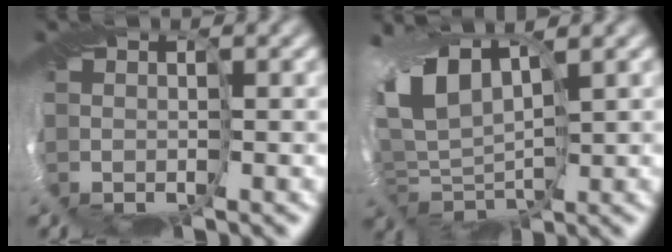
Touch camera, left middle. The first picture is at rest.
{"total": 9.7, "force": [2.8, 5.3, 7.6], "torque": [-0.173, -0.006, 0.068]}